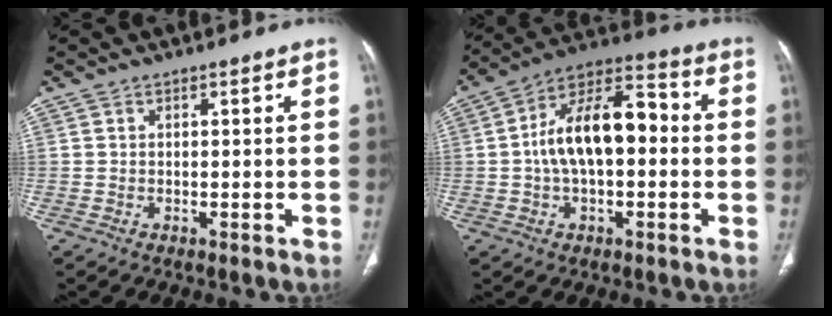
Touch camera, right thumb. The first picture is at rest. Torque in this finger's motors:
{"motor_torque": [2.18, 2.13, 1.55, -0.58, 0.17]}